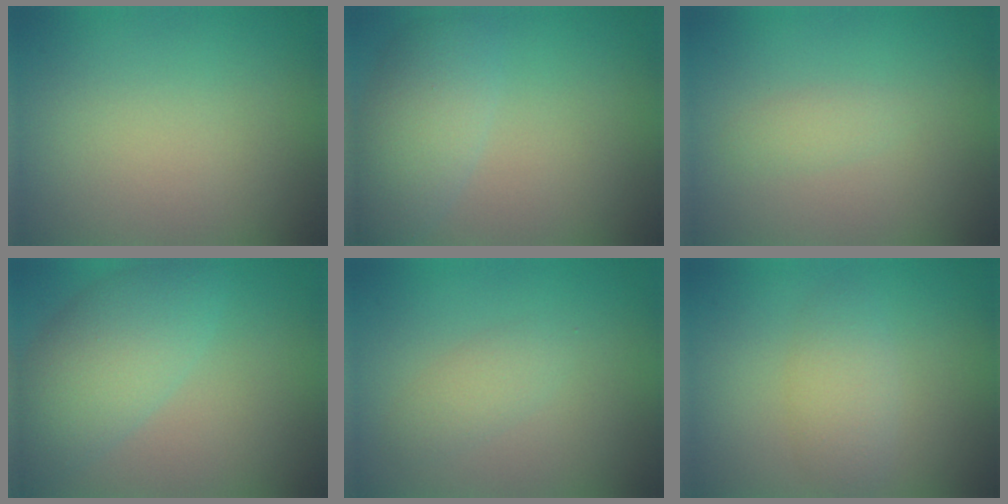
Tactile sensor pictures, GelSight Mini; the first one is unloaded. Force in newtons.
{"total": 4.2, "press": 4.2, "slide": 0.2}
{"total": 1.0, "press": 1.0, "slide": 0.0}
{"total": 5.3, "press": 5.3, "slide": 0.2}
{"total": 1.7, "press": 1.7, "slide": 0.0}
{"total": 2.4, "press": 2.4, "slide": 0.1}